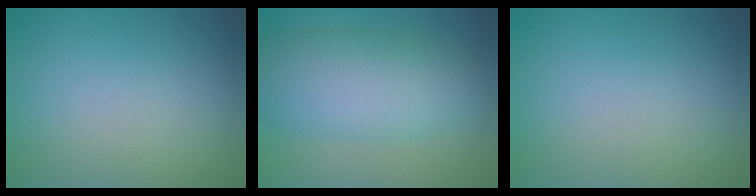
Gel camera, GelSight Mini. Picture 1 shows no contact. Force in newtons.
{"total": 7.4, "press": 7.4, "slide": 0.1}
{"total": 0.0}